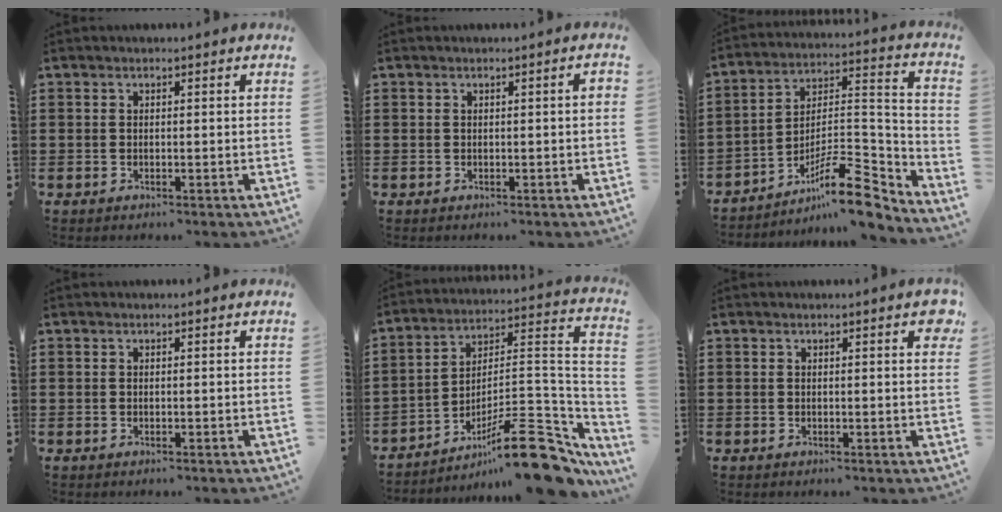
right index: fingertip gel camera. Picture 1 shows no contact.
{"total": 0.7, "force": [-0.1, 0.0, 0.6], "torque": [-0.010, -0.003, -0.002]}
{"total": 12.2, "force": [-8.8, 3.5, 7.7], "torque": [-0.124, 0.028, -0.166]}
{"total": 0.0}
{"total": 16.6, "force": [-11.0, 4.8, 11.5], "torque": [-0.151, 0.050, -0.181]}
{"total": 1.2, "force": [0.6, 0.2, 1.1], "torque": [-0.014, 0.000, 0.008]}